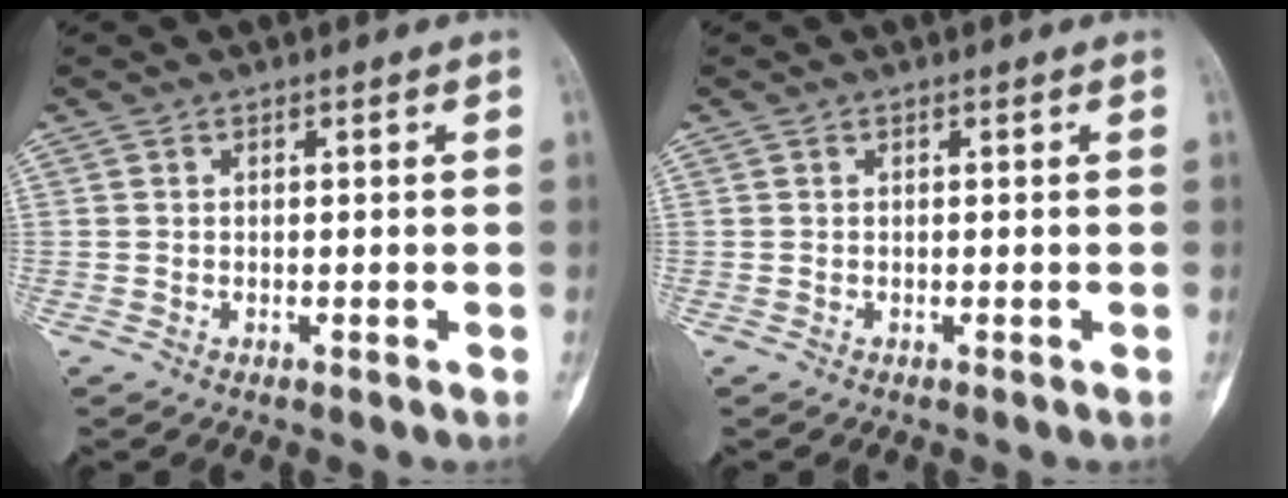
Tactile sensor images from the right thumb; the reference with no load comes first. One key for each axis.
{"total": 0.0}